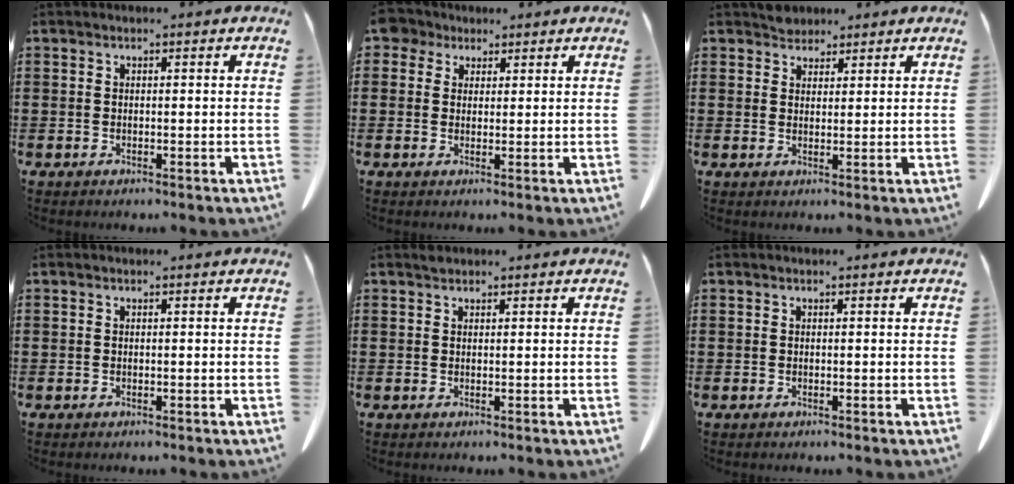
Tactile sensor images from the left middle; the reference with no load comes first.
{"total": 3.4, "force": [2.3, 2.3, 0.9], "torque": [-0.024, 0.010, 0.042]}
{"total": 2.3, "force": [2.1, 0.8, 0.0], "torque": [-0.004, 0.005, 0.043]}
{"total": 0.0}
{"total": 0.6, "force": [0.5, 0.3, 0.1], "torque": [-0.004, 0.001, 0.010]}
{"total": 0.0}